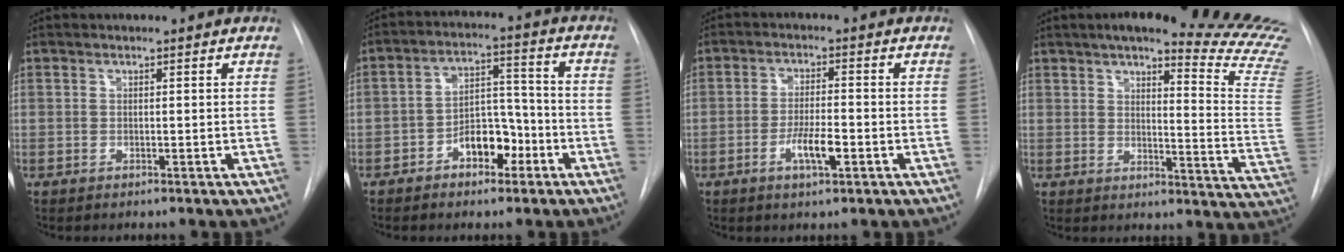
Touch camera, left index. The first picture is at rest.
{"total": 8.0, "force": [-5.3, 3.8, 4.6], "torque": [-0.075, 0.025, -0.085]}
{"total": 5.6, "force": [-3.7, 0.8, 4.2], "torque": [-0.078, -0.005, -0.059]}
{"total": 23.6, "force": [20.4, 0.4, 11.8], "torque": [-0.132, -0.113, 0.225]}